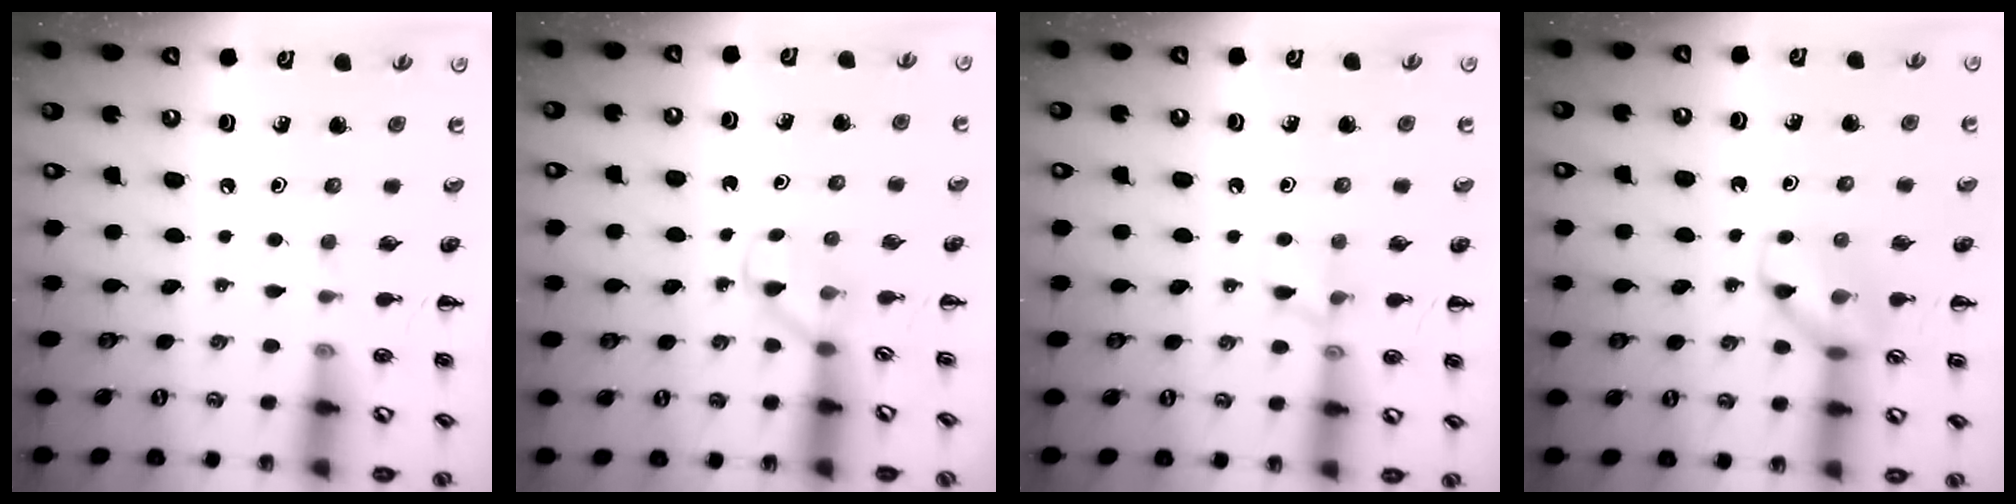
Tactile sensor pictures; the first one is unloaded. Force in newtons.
{"total": 3.0, "press": 2.8, "slide": 1.1}
{"total": 6.0, "press": 5.9, "slide": 1.1}
{"total": 10.0, "press": 9.9, "slide": 0.7}